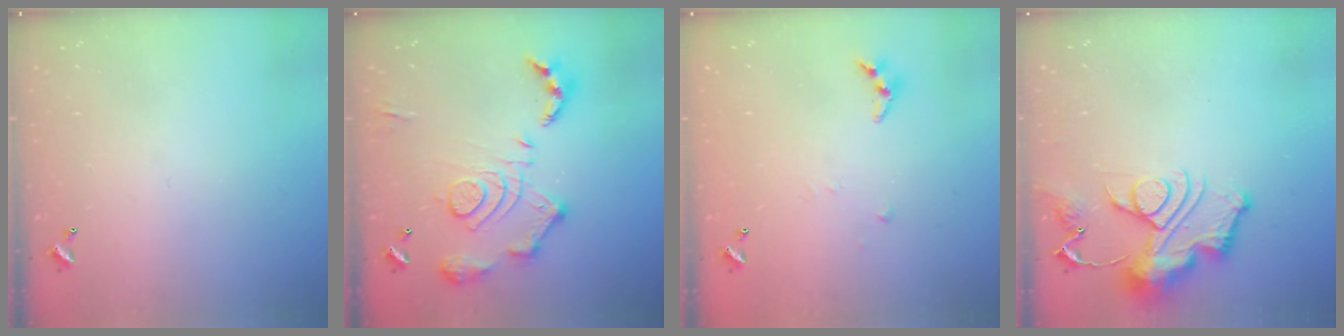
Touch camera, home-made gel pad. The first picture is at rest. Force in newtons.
{"total": 16.6, "press": 16.6, "slide": 1.7}
{"total": 4.4, "press": 4.4, "slide": 0.3}
{"total": 13.4, "press": 13.4, "slide": 1.4}